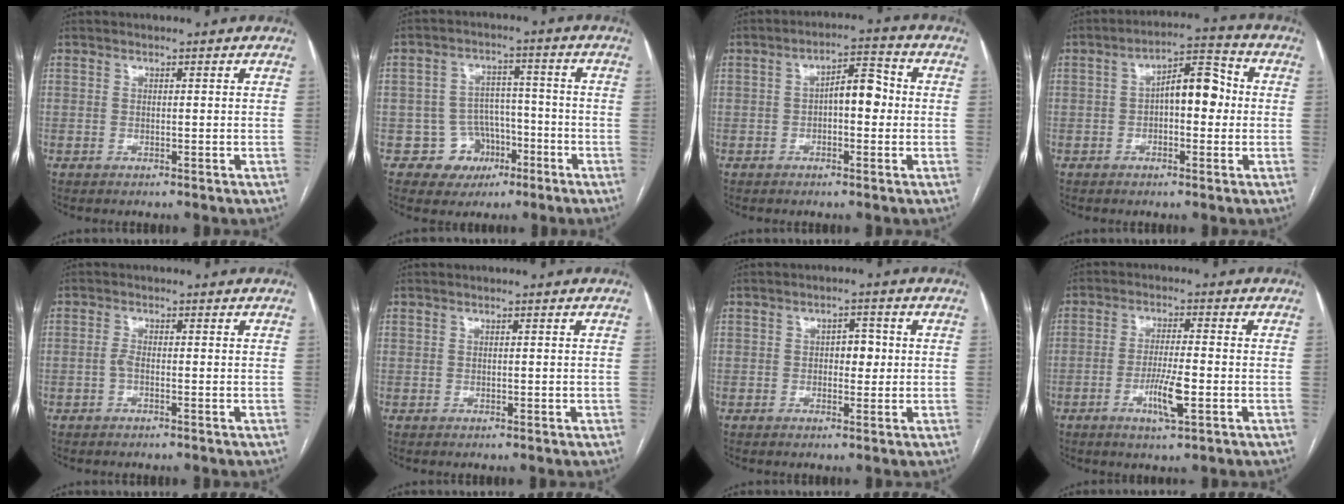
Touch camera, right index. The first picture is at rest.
{"total": 6.8, "force": [-3.0, 6.1, 0.4], "torque": [0.013, 0.018, -0.038]}
{"total": 6.0, "force": [-0.2, 2.5, 5.4], "torque": [-0.081, 0.028, -0.006]}
{"total": 7.7, "force": [0.1, 3.2, 7.0], "torque": [-0.107, 0.034, -0.002]}
{"total": 2.2, "force": [-1.0, 0.8, 1.7], "torque": [-0.033, 0.012, -0.019]}
{"total": 0.5, "force": [0.1, 0.3, 0.4], "torque": [-0.011, 0.001, 0.006]}
{"total": 3.1, "force": [0.2, 1.8, 2.5], "torque": [-0.033, 0.010, 0.004]}
{"total": 6.3, "force": [-2.2, 0.7, 5.8], "torque": [-0.112, -0.008, -0.038]}